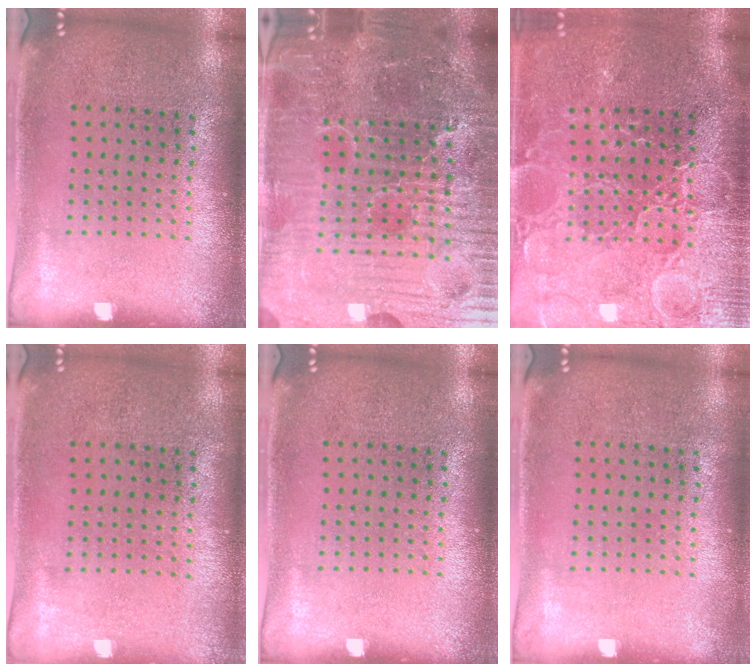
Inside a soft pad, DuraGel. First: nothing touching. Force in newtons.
{"total": 7.2, "press": 6.5, "slide": 3.3}
{"total": 3.9, "press": 3.7, "slide": 1.2}
{"total": 0.0}
{"total": 0.0}
{"total": 0.0}